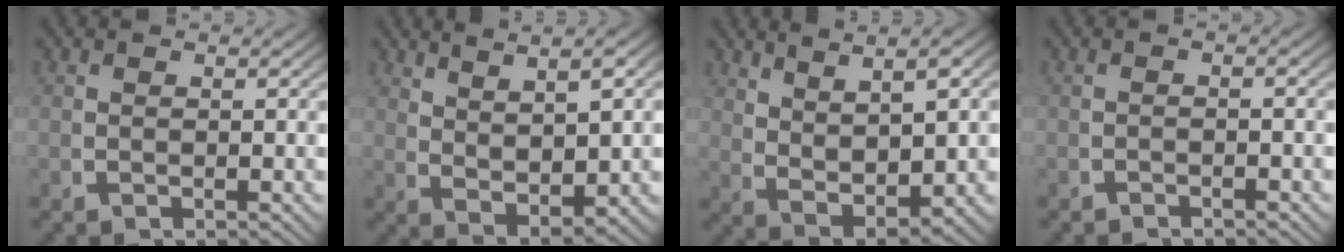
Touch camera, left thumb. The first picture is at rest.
{"total": 6.3, "force": [2.4, 3.1, 4.8], "torque": [-0.084, -0.008, 0.056]}
{"total": 7.6, "force": [2.1, 4.4, 5.8], "torque": [-0.114, -0.017, 0.052]}
{"total": 1.2, "force": [-1.2, 0.0, 0.2], "torque": [-0.002, -0.001, -0.022]}